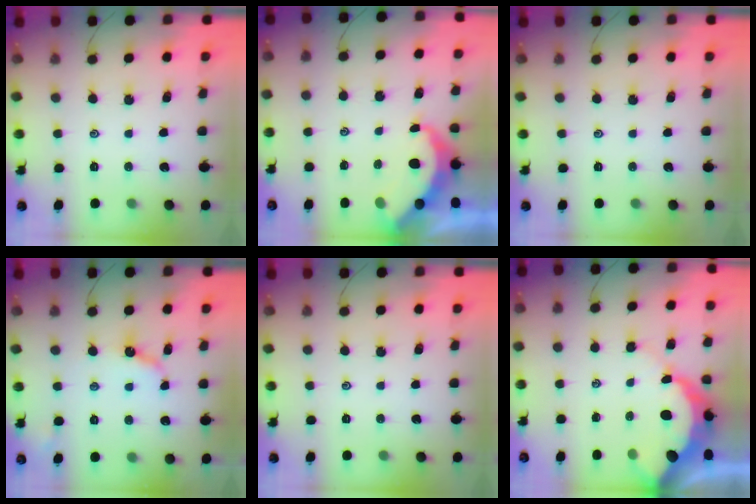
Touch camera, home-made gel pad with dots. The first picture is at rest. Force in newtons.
{"total": 5.1, "press": 5.0, "slide": 0.5}
{"total": 0.0}
{"total": 5.8, "press": 5.8, "slide": 0.6}
{"total": 0.0}
{"total": 9.6, "press": 9.6, "slide": 0.9}